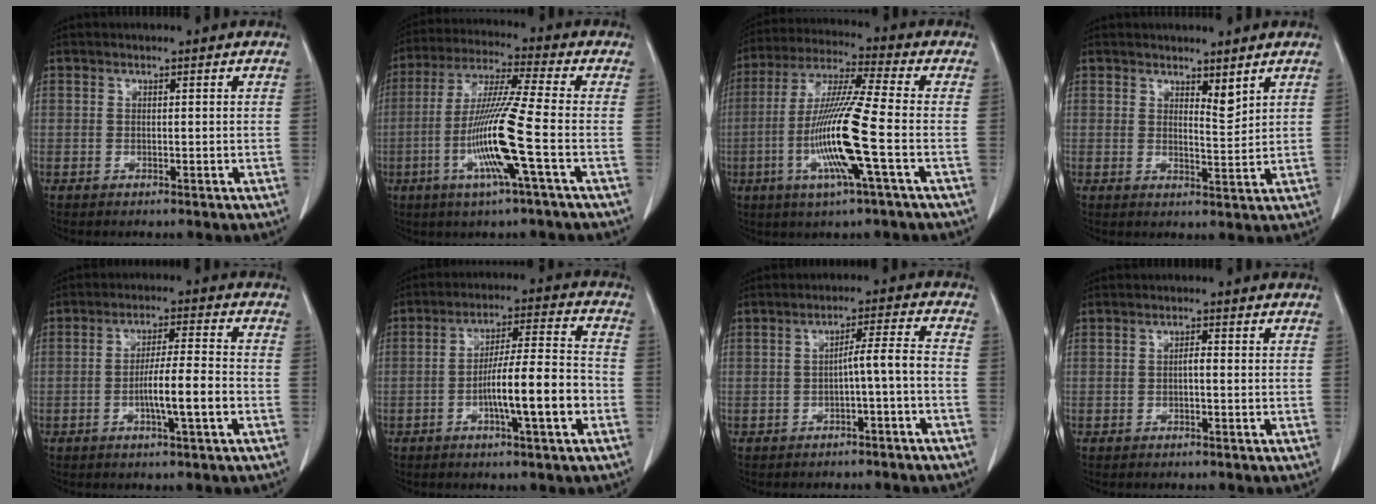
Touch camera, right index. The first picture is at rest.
{"total": 13.0, "force": [-3.7, -1.1, 12.4], "torque": [-0.248, -0.013, -0.079]}
{"total": 14.1, "force": [-3.7, -0.5, 13.6], "torque": [-0.277, -0.011, -0.078]}
{"total": 2.7, "force": [2.2, 0.6, 1.6], "torque": [-0.028, -0.015, 0.041]}
{"total": 7.1, "force": [-2.3, 0.2, 6.7], "torque": [-0.118, 0.003, -0.040]}
{"total": 11.0, "force": [-3.6, 0.7, 10.4], "torque": [-0.175, 0.010, -0.058]}
{"total": 4.4, "force": [-1.8, -0.2, 4.0], "torque": [-0.059, 0.016, -0.026]}
{"total": 1.1, "force": [-0.2, 0.3, 1.0], "torque": [-0.018, 0.003, -0.005]}